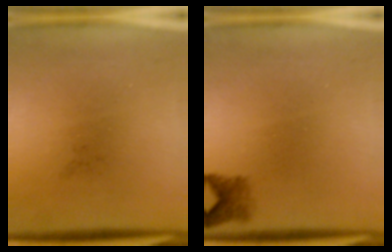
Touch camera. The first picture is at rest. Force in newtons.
{"total": 2.0}